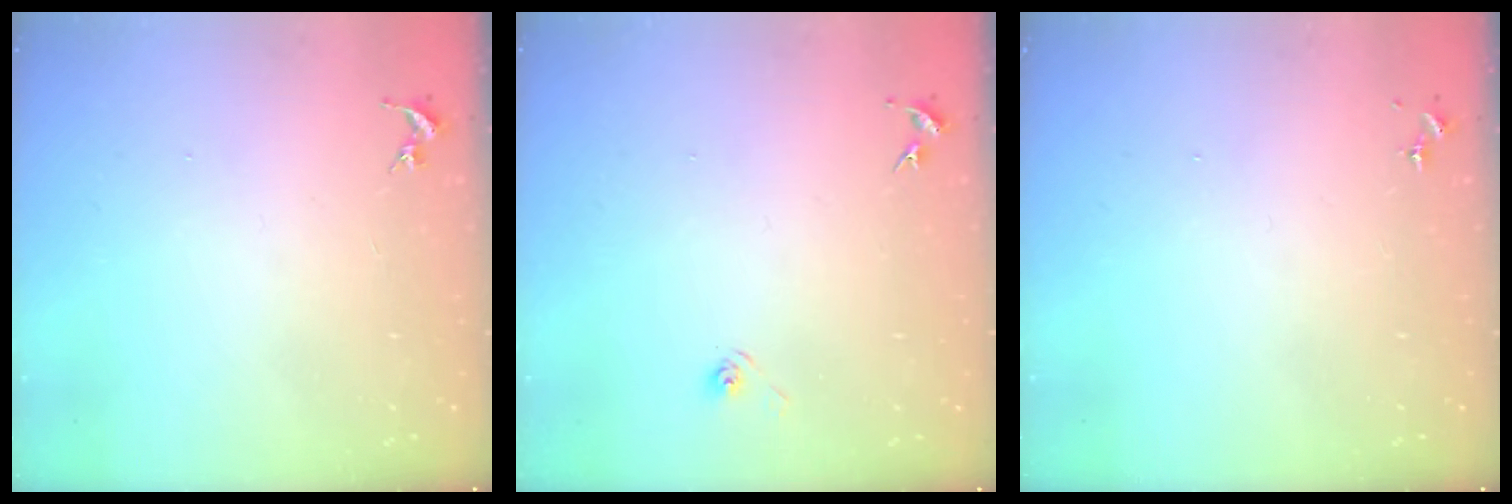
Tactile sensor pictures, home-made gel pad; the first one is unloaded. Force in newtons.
{"total": 3.0, "press": 2.6, "slide": 1.5}
{"total": 0.0}